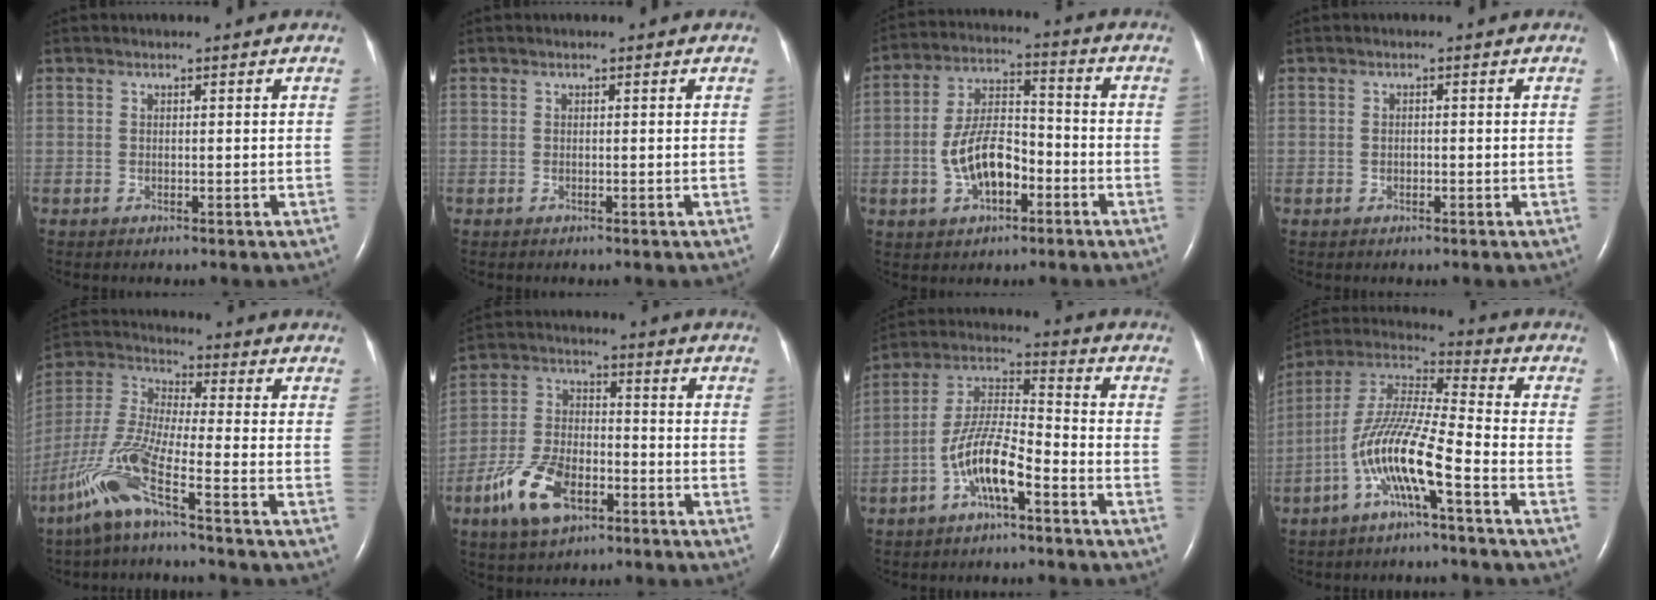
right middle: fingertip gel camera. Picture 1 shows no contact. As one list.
[{"total": 0.0}, {"total": 9.7, "force": [-3.1, 4.7, 8.0], "torque": [-0.163, 0.018, -0.054]}, {"total": 0.7, "force": [-0.2, 0.4, 0.5], "torque": [-0.012, 0.001, -0.003]}, {"total": 11.4, "force": [-6.6, 0.2, 9.3], "torque": [-0.215, -0.018, -0.142]}, {"total": 10.7, "force": [-5.6, 5.1, 7.6], "torque": [-0.173, 0.003, -0.102]}, {"total": 9.7, "force": [-4.6, 2.1, 8.2], "torque": [-0.174, 0.014, -0.087]}, {"total": 12.1, "force": [-5.3, 0.7, 10.9], "torque": [-0.228, 0.006, -0.108]}]